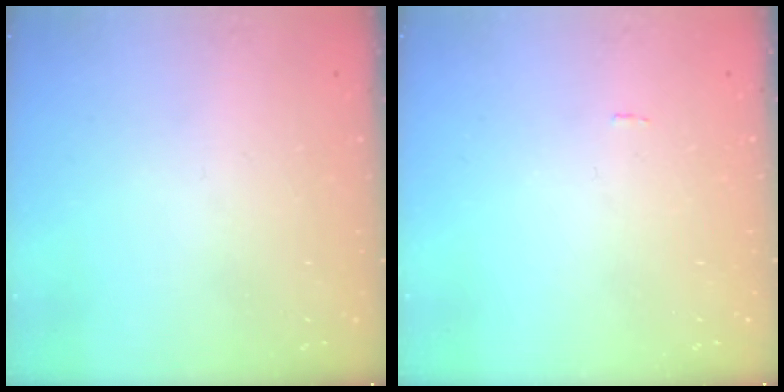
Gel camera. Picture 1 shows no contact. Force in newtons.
{"total": 0.7, "press": 0.7, "slide": 0.0}